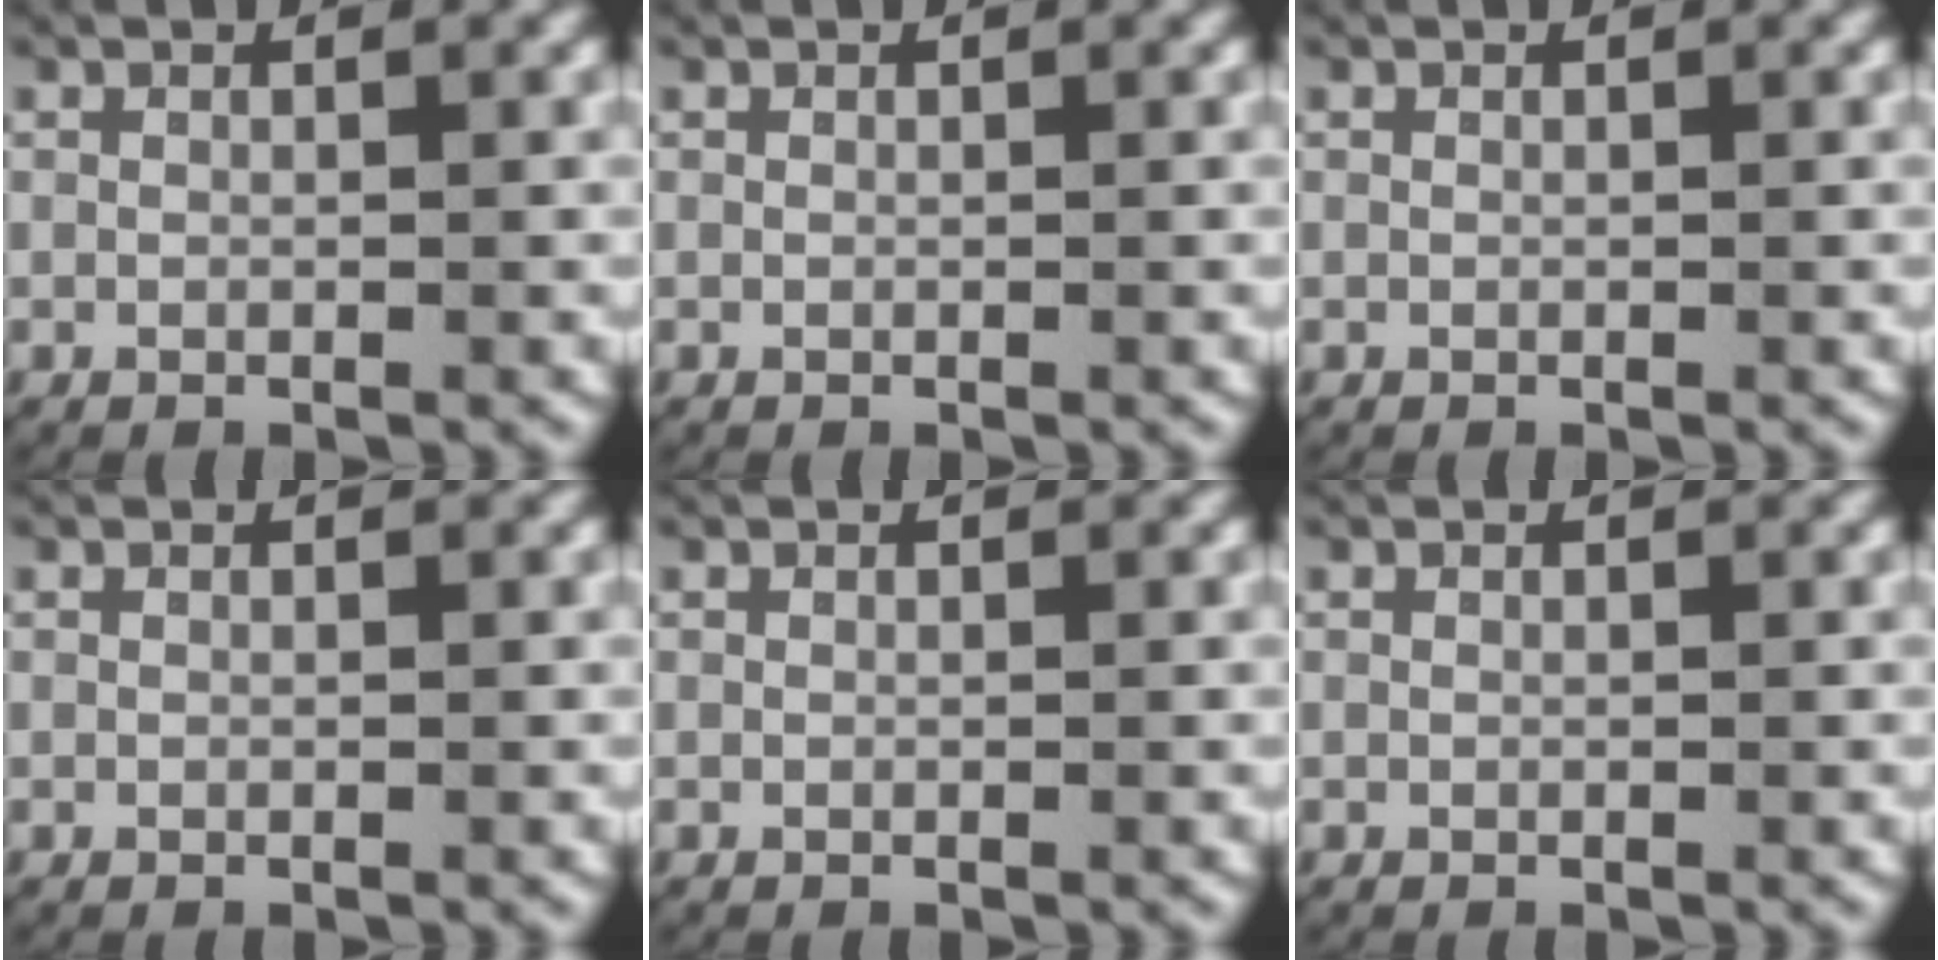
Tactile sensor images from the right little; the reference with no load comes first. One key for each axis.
{"total": 0.0}
{"total": 0.0}
{"total": 0.0}
{"total": 0.0}
{"total": 0.0}